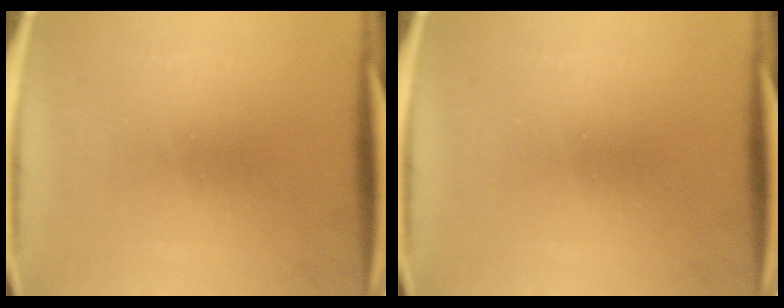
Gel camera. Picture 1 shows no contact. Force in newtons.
{"total": 0.0}